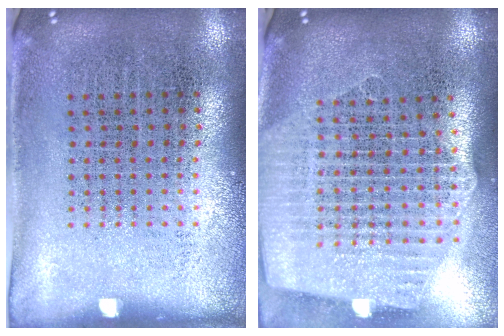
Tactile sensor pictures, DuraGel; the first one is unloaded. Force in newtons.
{"total": 2.6, "press": 2.2, "slide": 1.3}